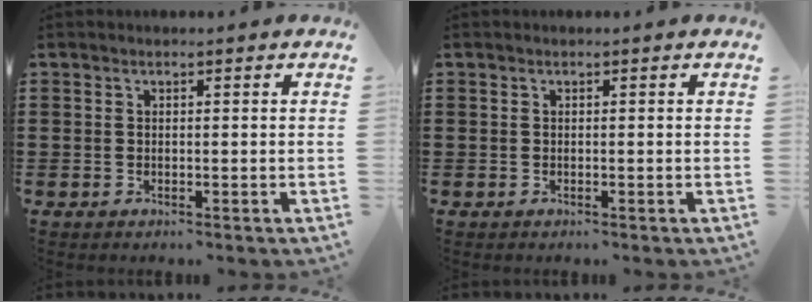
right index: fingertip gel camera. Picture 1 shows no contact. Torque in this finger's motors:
{"motor_torque": [0.00, 0.00, 0.00, 0.00]}